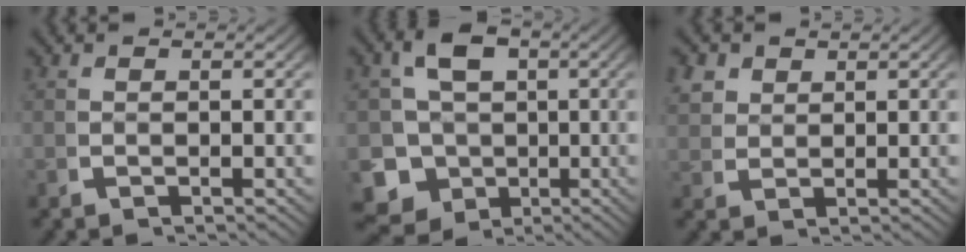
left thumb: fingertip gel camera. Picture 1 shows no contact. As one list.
[{"total": 14.5, "force": [-4.1, 12.8, 5.4], "torque": [-0.127, -0.059, -0.063]}, {"total": 3.5, "force": [2.2, 2.3, 1.4], "torque": [-0.033, 0.000, 0.048]}]